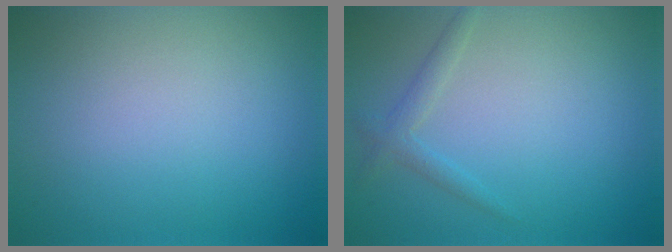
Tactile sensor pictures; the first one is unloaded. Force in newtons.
{"total": 1.5, "press": 1.5, "slide": 0.1}